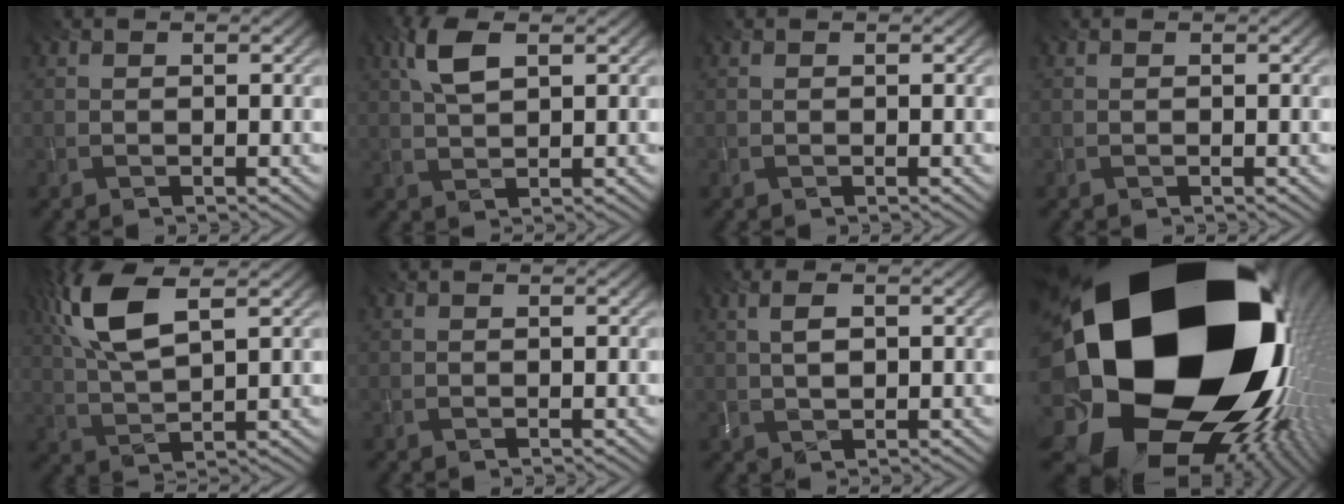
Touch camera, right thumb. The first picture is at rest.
{"total": 4.8, "force": [2.0, 1.9, 3.9], "torque": [-0.097, 0.008, 0.039]}
{"total": 0.0}
{"total": 0.0}
{"total": 10.1, "force": [4.4, 3.7, 8.3], "torque": [-0.201, 0.019, 0.088]}
{"total": 0.0}
{"total": 3.0, "force": [0.7, 1.3, 2.6], "torque": [-0.062, 0.003, 0.017]}
{"total": 24.8, "force": [2.5, 18.5, 16.4], "torque": [-0.270, -0.115, 0.012]}